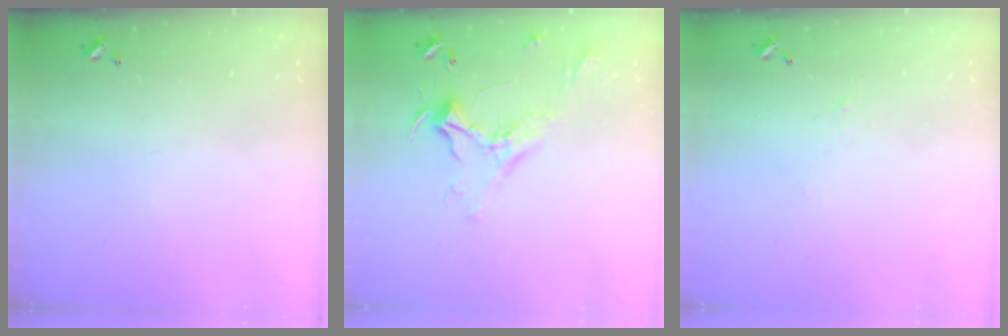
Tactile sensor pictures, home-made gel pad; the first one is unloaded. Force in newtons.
{"total": 2.3, "press": 2.2, "slide": 0.8}
{"total": 0.8, "press": 0.6, "slide": 0.6}